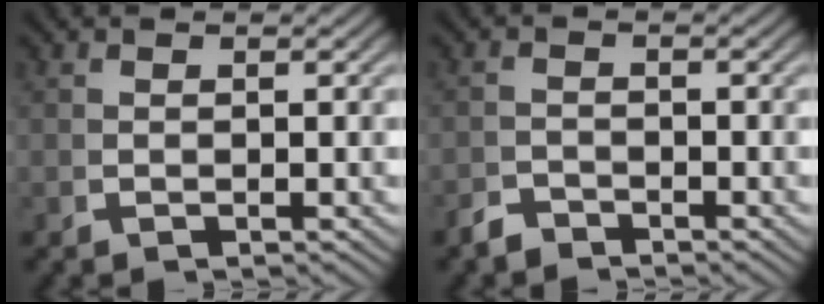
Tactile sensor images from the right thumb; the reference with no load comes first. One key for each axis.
{"total": 1.8, "fx": -1.8, "fy": 0.2, "fz": -0.2, "tx": 0.014, "ty": -0.005, "tz": -0.034}